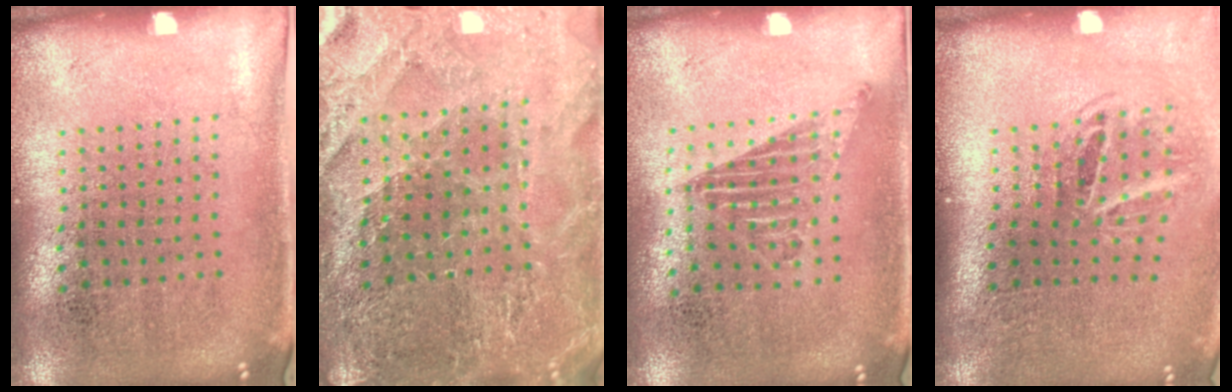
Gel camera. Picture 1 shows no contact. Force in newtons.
{"total": 3.1, "press": 3.0, "slide": 0.5}
{"total": 1.2, "press": 1.0, "slide": 0.7}
{"total": 1.9, "press": 1.3, "slide": 1.4}